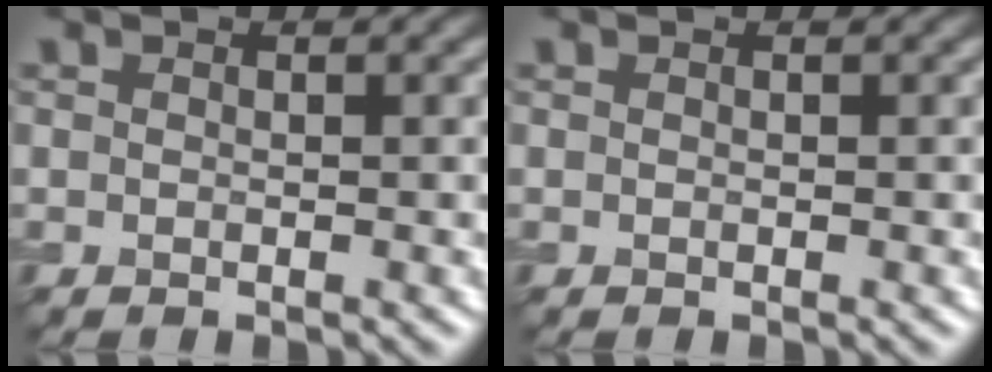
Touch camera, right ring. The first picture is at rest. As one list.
[{"total": 0.0}]